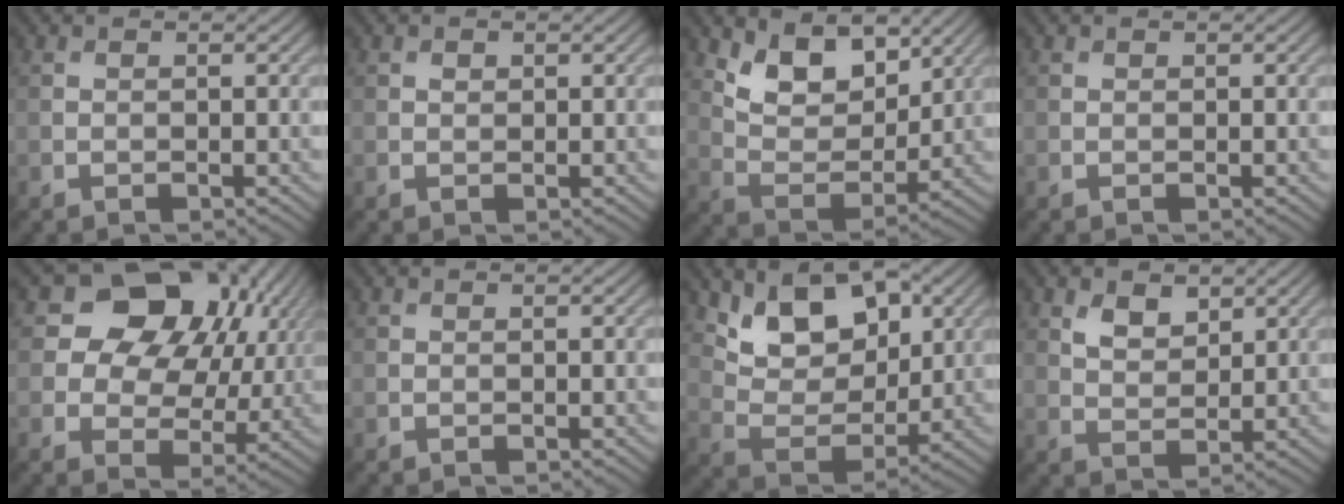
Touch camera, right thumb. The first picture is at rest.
{"total": 0.6, "force": [0.3, 0.5, 0.3], "torque": [-0.004, -0.004, 0.005]}
{"total": 8.3, "force": [5.2, 4.3, 4.8], "torque": [-0.099, -0.017, 0.093]}
{"total": 0.0}
{"total": 14.9, "force": [5.3, 11.0, 8.6], "torque": [-0.150, 0.030, 0.085]}
{"total": 0.0}
{"total": 10.0, "force": [5.0, 5.9, 6.3], "torque": [-0.121, -0.015, 0.086]}
{"total": 3.5, "force": [2.1, 2.0, 1.9], "torque": [-0.042, -0.006, 0.043]}